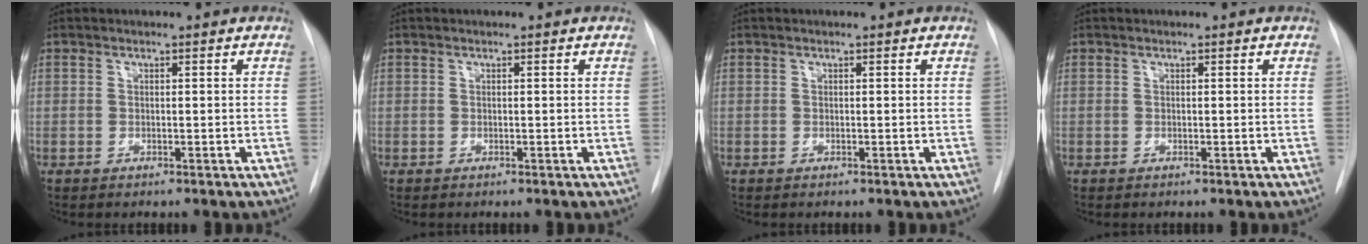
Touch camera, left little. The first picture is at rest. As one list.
[{"total": 0.0}, {"total": 0.0}, {"total": 0.0}]